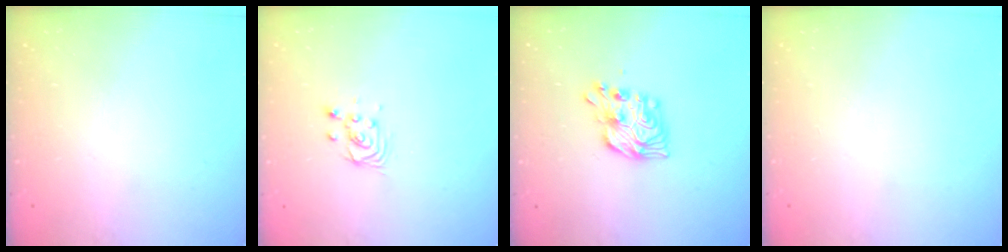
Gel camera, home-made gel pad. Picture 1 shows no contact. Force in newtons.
{"total": 3.4, "press": 3.4, "slide": 0.2}
{"total": 11.6, "press": 11.6, "slide": 0.3}
{"total": 0.0}